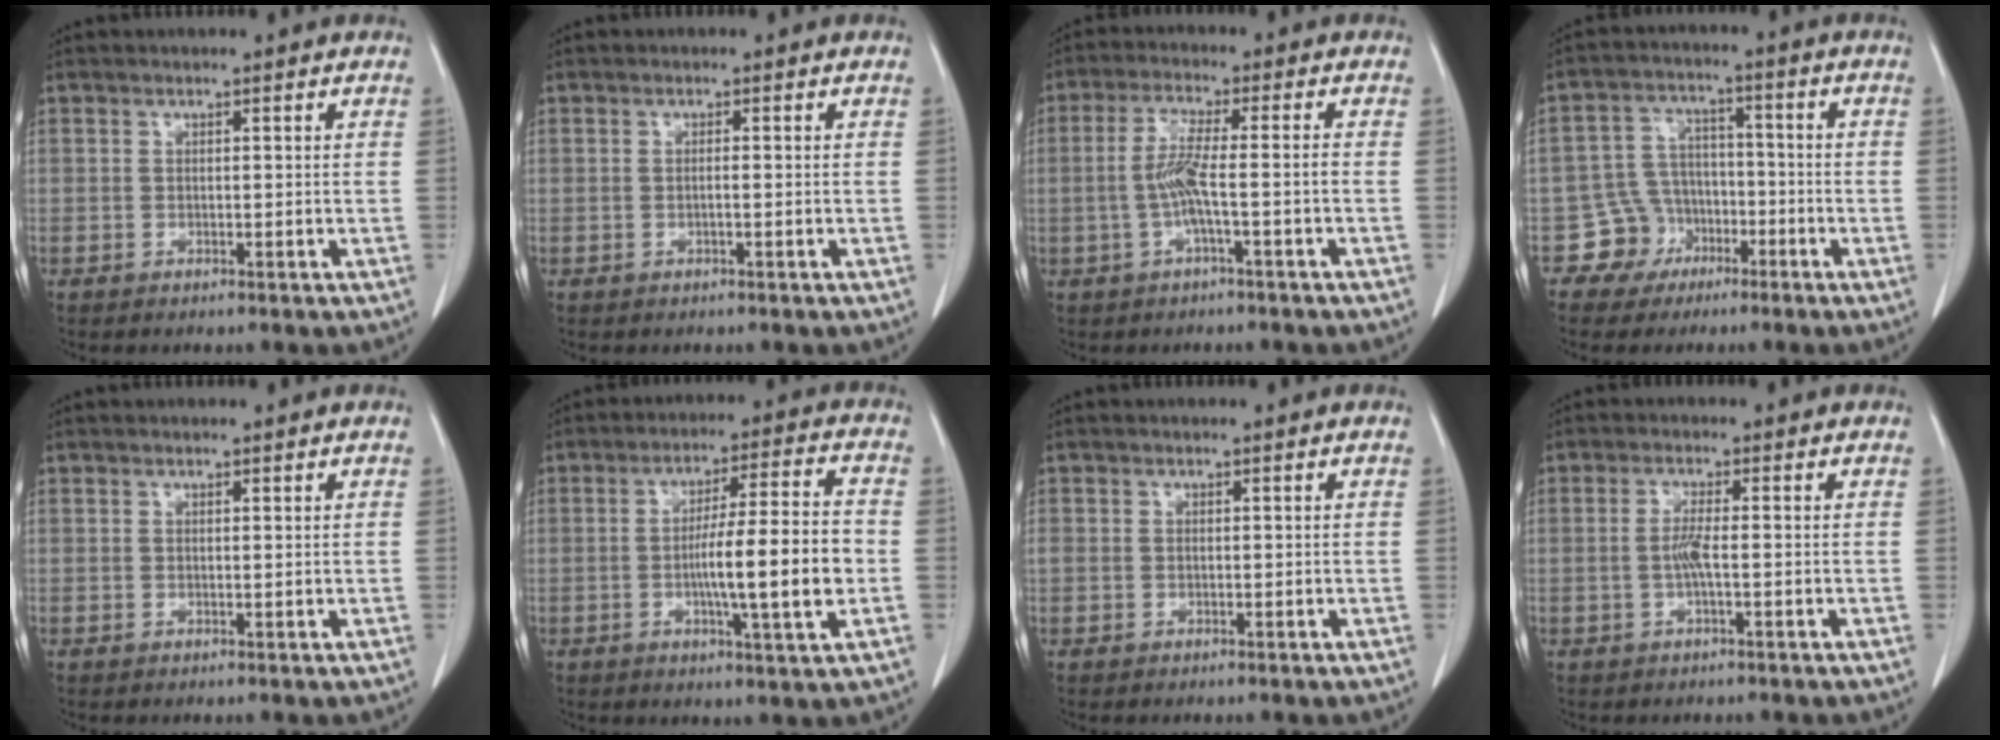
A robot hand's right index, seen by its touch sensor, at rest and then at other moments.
{"total": 0.7, "force": [-0.2, 0.0, 0.7], "torque": [-0.013, 0.000, -0.003]}
{"total": 5.7, "force": [-1.4, -0.1, 5.5], "torque": [-0.116, 0.010, -0.025]}
{"total": 6.6, "force": [-3.4, 5.7, 0.1], "torque": [0.010, 0.017, -0.056]}
{"total": 0.0}
{"total": 12.6, "force": [-2.1, 0.3, 12.4], "torque": [-0.200, 0.001, -0.039]}
{"total": 1.0, "force": [0.0, 0.8, 0.6], "torque": [-0.022, 0.011, 0.005]}
{"total": 2.7, "force": [-0.5, 0.0, 2.6], "torque": [-0.057, -0.002, -0.011]}